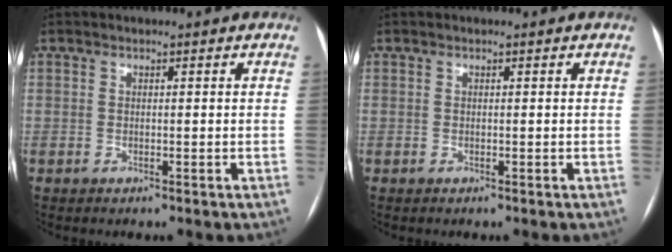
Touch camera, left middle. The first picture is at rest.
{"total": 0.0}